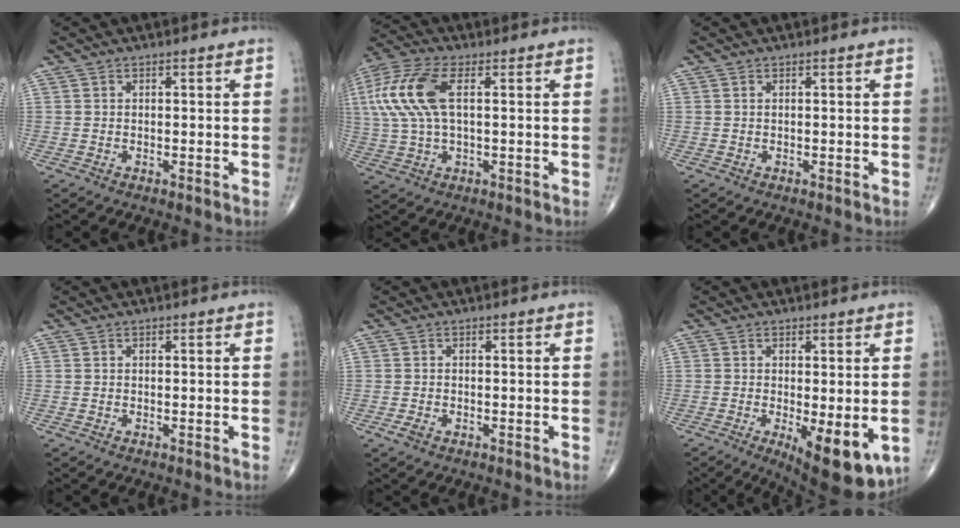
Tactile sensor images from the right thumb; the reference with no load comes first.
{"total": 13.8, "force": [2.9, 6.2, 12.0], "torque": [-0.288, 0.019, 0.055]}
{"total": 0.0}
{"total": 0.0}
{"total": 1.6, "force": [-0.8, 1.0, 1.0], "torque": [-0.022, 0.004, -0.014]}
{"total": 11.4, "force": [-3.3, 3.9, 10.2], "torque": [-0.135, -0.024, -0.037]}